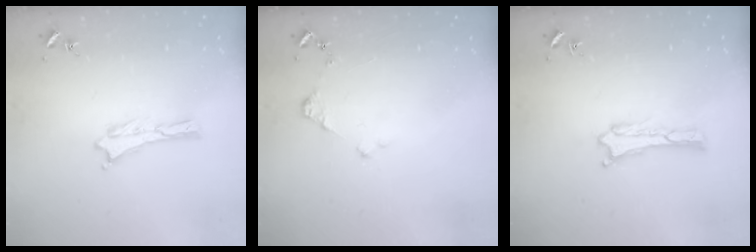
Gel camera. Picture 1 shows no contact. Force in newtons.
{"total": 1.2, "press": 1.2, "slide": 0.2}
{"total": 0.8, "press": 0.8, "slide": 0.0}